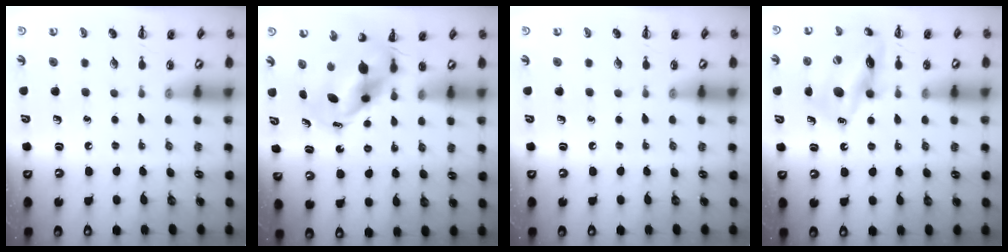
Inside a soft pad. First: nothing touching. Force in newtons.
{"total": 6.4, "press": 6.2, "slide": 1.8}
{"total": 0.0}
{"total": 15.1, "press": 14.9, "slide": 2.3}